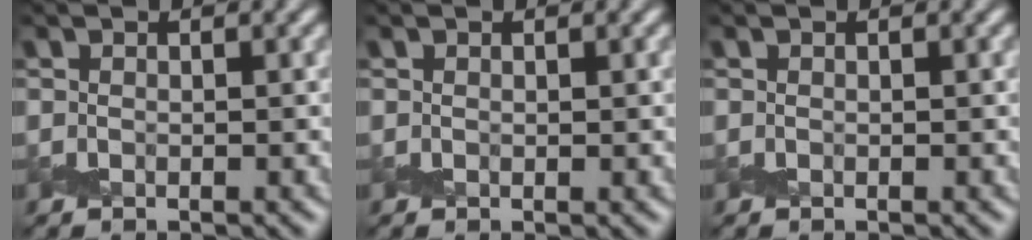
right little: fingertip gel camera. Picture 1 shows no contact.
{"total": 0.0}
{"total": 0.0}